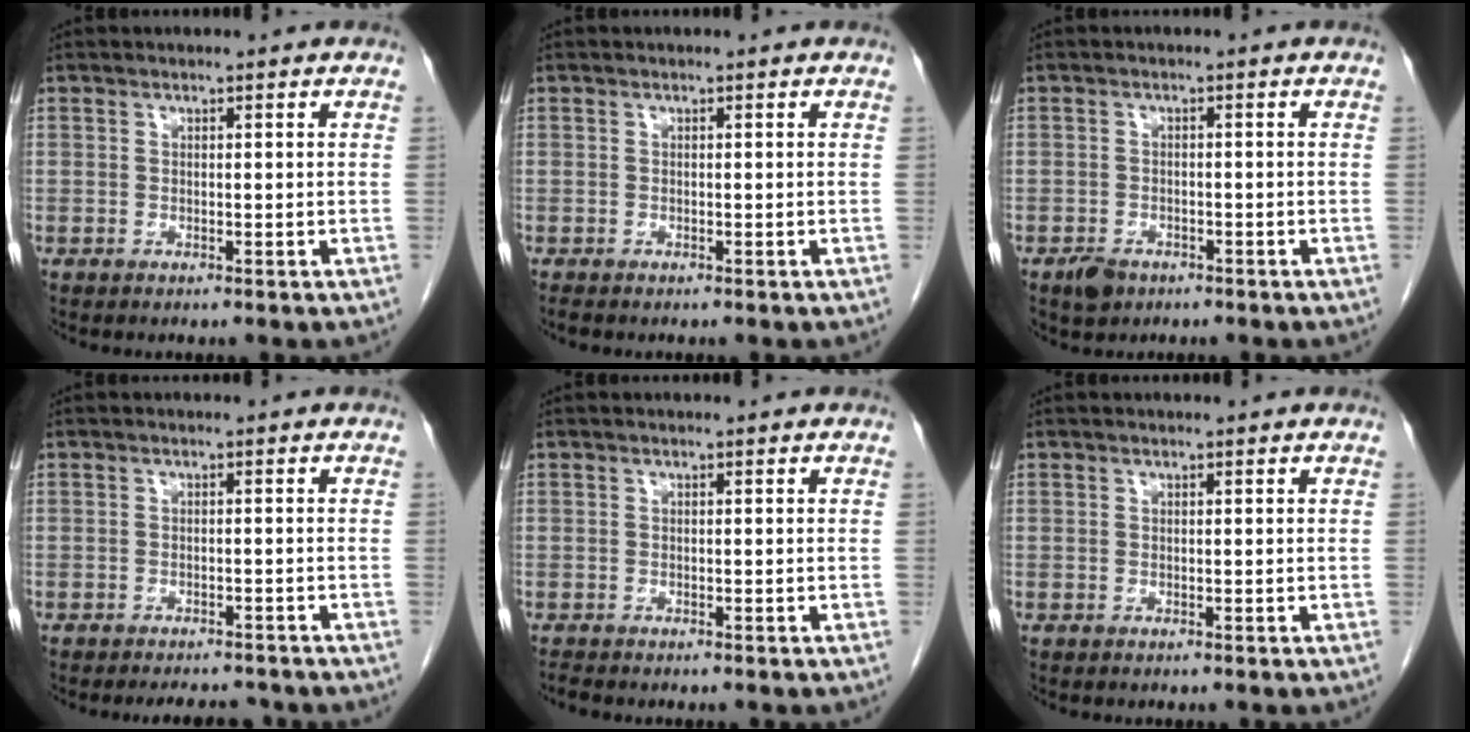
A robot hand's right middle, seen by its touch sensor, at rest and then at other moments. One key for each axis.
{"total": 0.7, "fx": -0.6, "fy": 0.1, "fz": 0.3, "tx": -0.010, "ty": -0.002, "tz": -0.010}
{"total": 2.7, "fx": -1.8, "fy": 1.7, "fz": 1.1, "tx": -0.020, "ty": 0.002, "tz": -0.023}
{"total": 4.8, "fx": -4.5, "fy": 1.1, "fz": 1.2, "tx": -0.013, "ty": -0.007, "tz": -0.059}
{"total": 0.7, "fx": -0.7, "fy": -0.1, "fz": 0.1, "tx": -0.010, "ty": -0.004, "tz": -0.014}
{"total": 0.0}